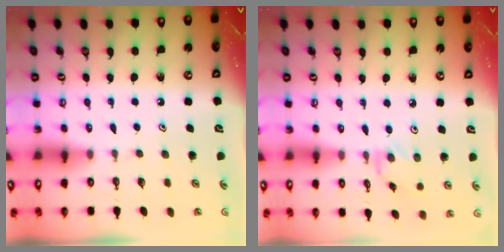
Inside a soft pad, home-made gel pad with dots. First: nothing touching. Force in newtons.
{"total": 1.5, "press": 1.5, "slide": 0.3}